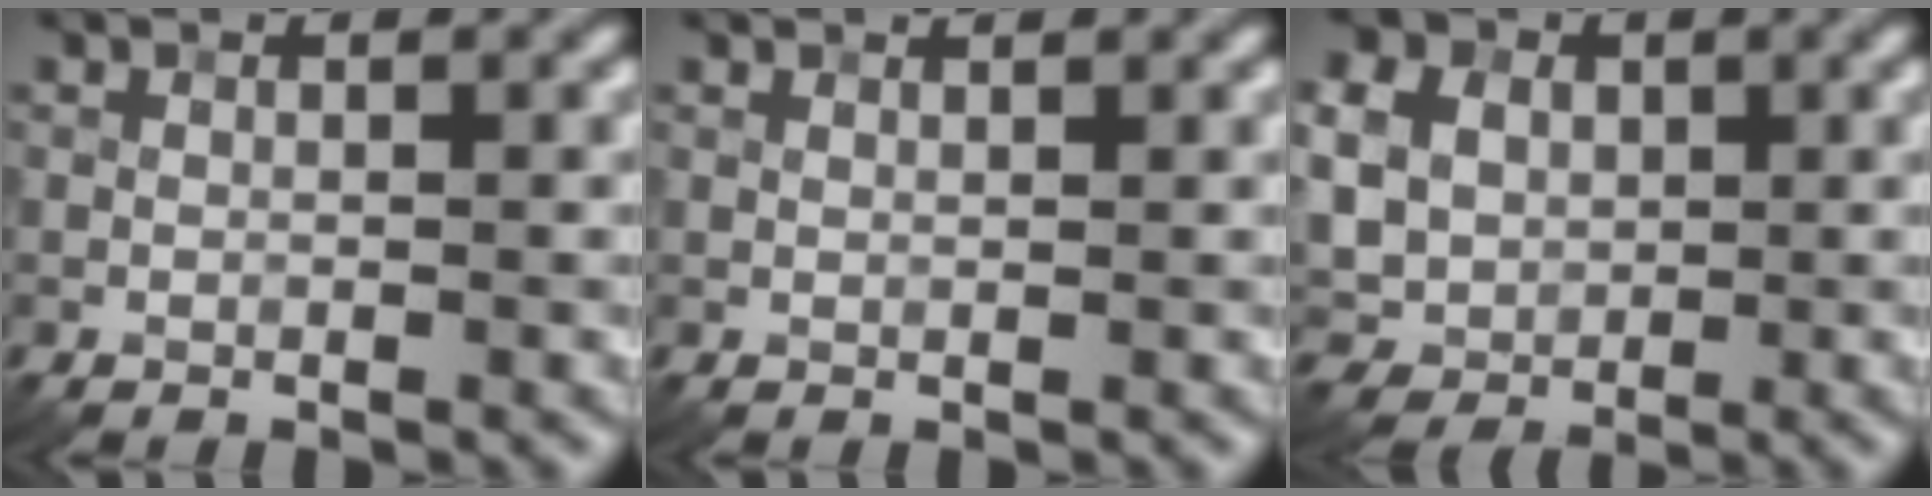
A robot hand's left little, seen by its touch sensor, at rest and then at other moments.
{"total": 1.3, "force": [1.3, 0.1, 0.4], "torque": [-0.013, -0.002, 0.012]}
{"total": 14.2, "force": [4.2, 11.8, 6.7], "torque": [-0.169, 0.017, 0.062]}